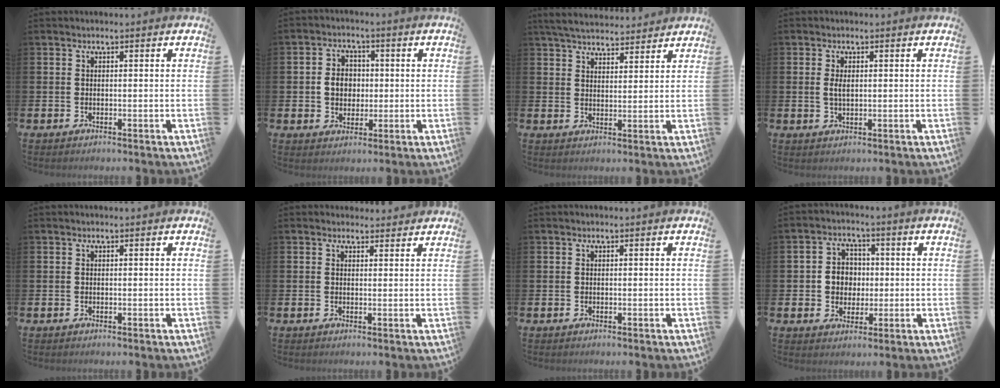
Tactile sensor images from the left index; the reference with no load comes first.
{"total": 4.4, "force": [0.3, 3.7, 2.3], "torque": [-0.030, 0.005, -0.005]}
{"total": 5.1, "force": [4.9, 1.0, 0.8], "torque": [-0.026, -0.024, 0.088]}
{"total": 2.0, "force": [0.4, 1.0, 1.7], "torque": [-0.020, 0.000, 0.001]}
{"total": 0.0}
{"total": 1.6, "force": [1.4, 0.6, -0.1], "torque": [0.010, -0.004, 0.024]}
{"total": 0.0}
{"total": 4.4, "force": [0.4, 4.2, 1.3], "torque": [-0.025, 0.009, -0.001]}